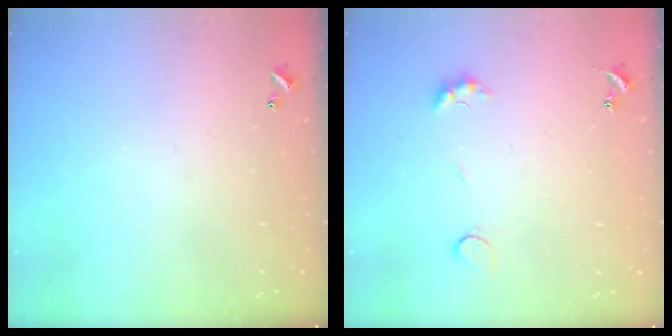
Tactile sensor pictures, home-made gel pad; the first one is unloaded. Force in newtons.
{"total": 4.2, "press": 4.2, "slide": 0.7}